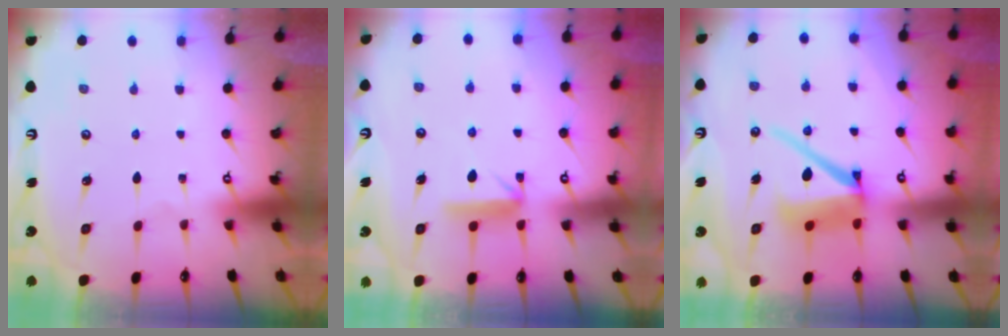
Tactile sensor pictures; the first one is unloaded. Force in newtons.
{"total": 7.5, "press": 7.5, "slide": 0.4}
{"total": 11.4, "press": 11.3, "slide": 1.2}